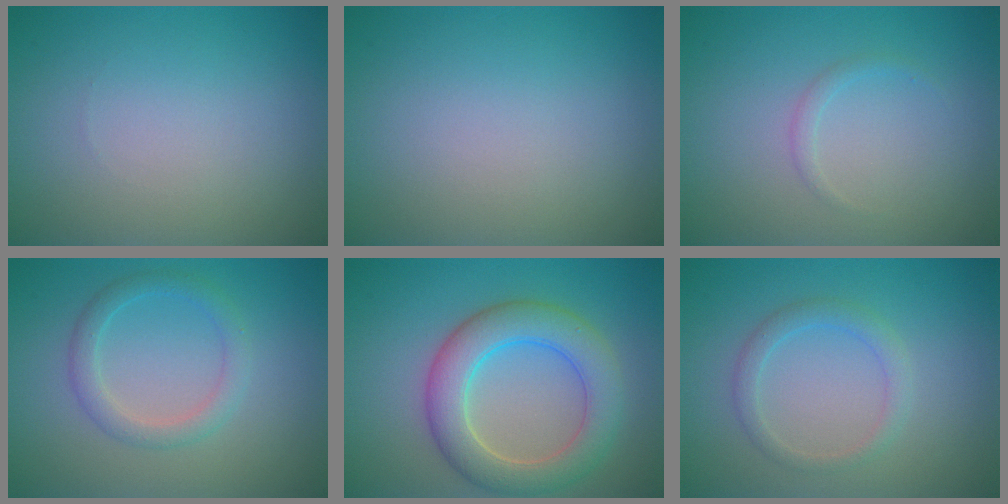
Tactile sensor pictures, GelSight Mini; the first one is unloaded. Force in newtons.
{"total": 0.0}
{"total": 0.8, "press": 0.8, "slide": 0.1}
{"total": 2.4, "press": 2.3, "slide": 0.1}
{"total": 6.2, "press": 6.2, "slide": 0.3}
{"total": 1.8, "press": 1.8, "slide": 0.0}